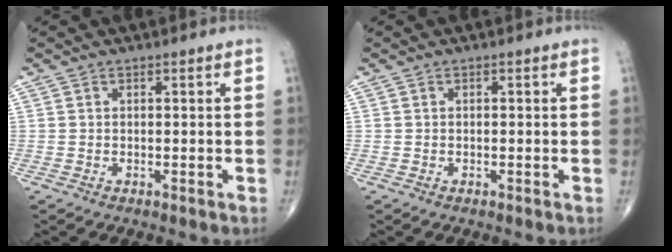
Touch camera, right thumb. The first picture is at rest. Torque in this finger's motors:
{"motor_torque": [-0.32, 0.09, 0.00, 0.06, 0.04]}